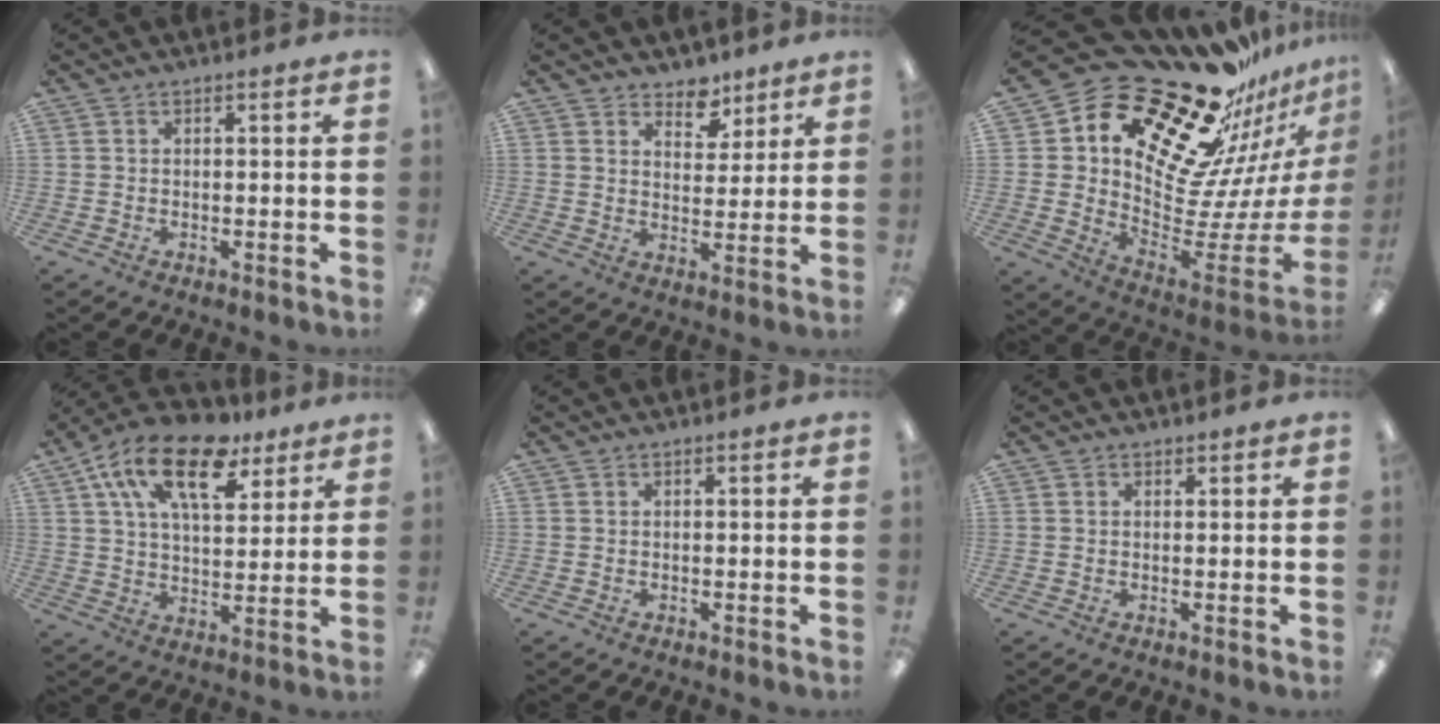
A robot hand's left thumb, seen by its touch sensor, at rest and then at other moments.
{"total": 6.5, "force": [5.1, 3.8, 1.3], "torque": [-0.014, -0.029, 0.089]}
{"total": 24.3, "force": [19.9, 11.2, 8.3], "torque": [-0.114, -0.170, 0.352]}
{"total": 17.8, "force": [10.1, 8.7, 11.8], "torque": [-0.198, -0.033, 0.174]}
{"total": 0.0}
{"total": 0.6, "force": [0.5, 0.4, 0.0], "torque": [0.000, 0.002, 0.008]}